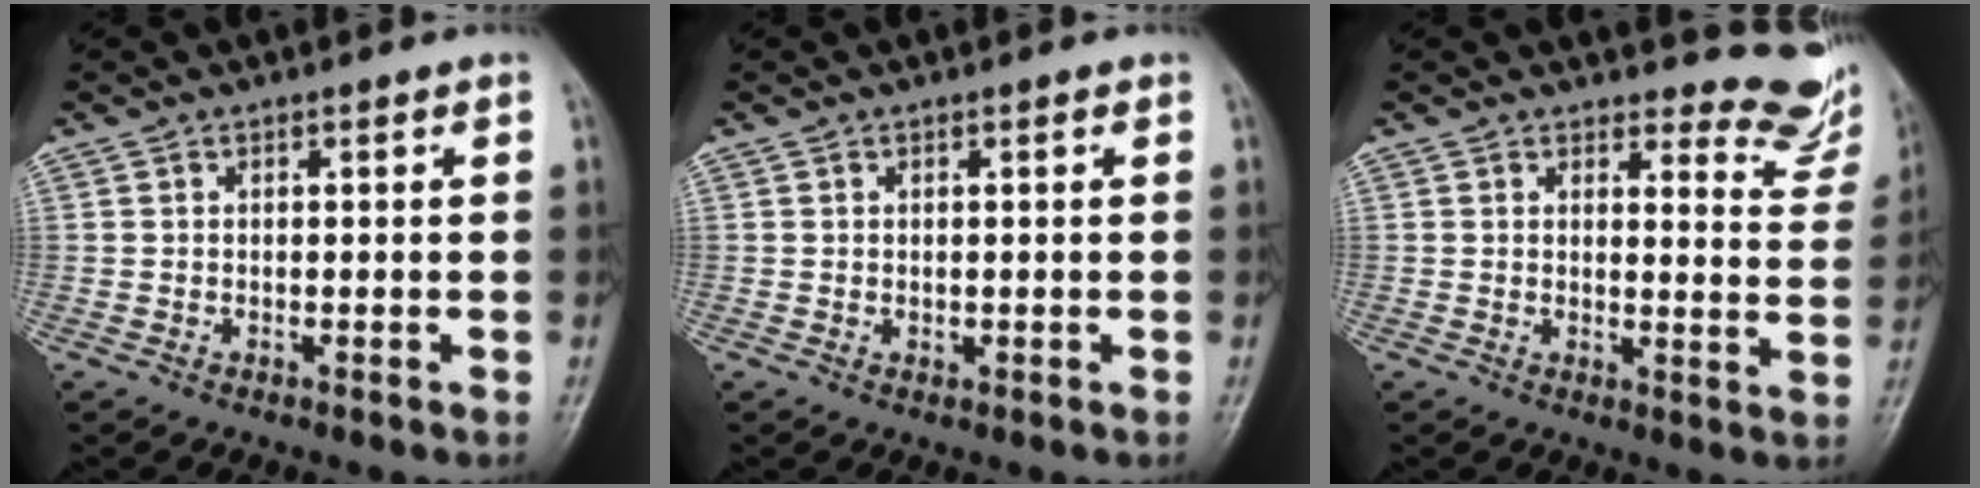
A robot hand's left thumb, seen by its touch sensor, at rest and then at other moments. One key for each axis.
{"total": 0.9, "fx": 0.2, "fy": 0.7, "fz": 0.6, "tx": -0.007, "ty": -0.001, "tz": 0.005}
{"total": 9.3, "fx": 8.9, "fy": 2.8, "fz": 0.8, "tx": 0.029, "ty": -0.089, "tz": 0.076}